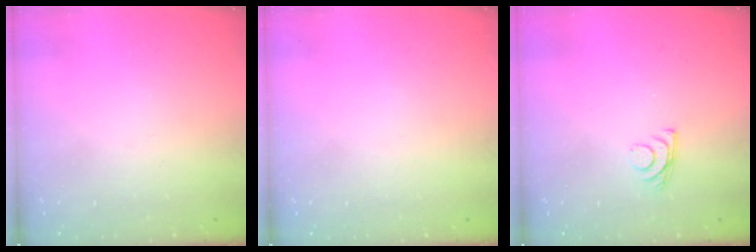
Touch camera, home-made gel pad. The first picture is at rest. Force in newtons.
{"total": 0.0}
{"total": 7.2, "press": 7.2, "slide": 0.6}